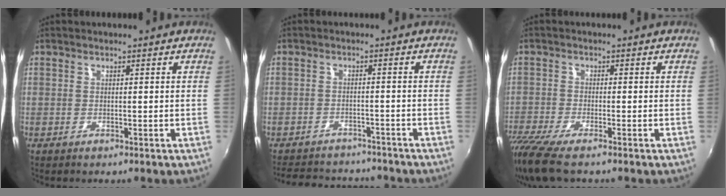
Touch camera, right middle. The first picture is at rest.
{"total": 10.9, "force": [-9.4, 4.5, 3.1], "torque": [-0.083, 0.027, -0.128]}
{"total": 9.6, "force": [-7.4, 1.3, 6.0], "torque": [-0.147, -0.046, -0.136]}